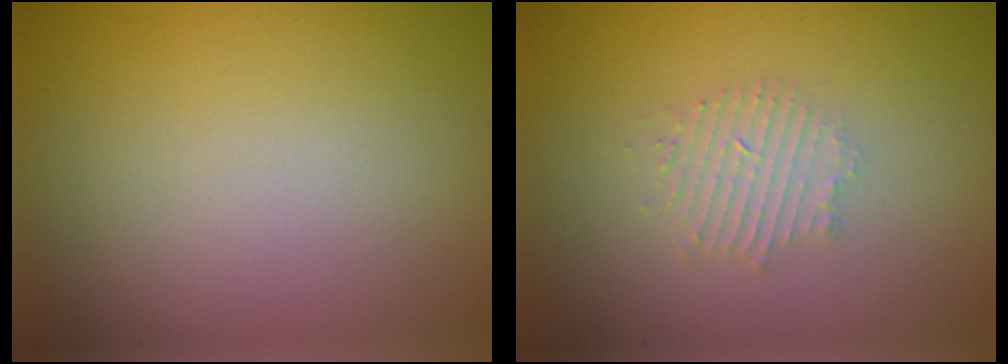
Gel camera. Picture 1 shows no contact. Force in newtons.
{"total": 2.1, "press": 2.1, "slide": 0.4}